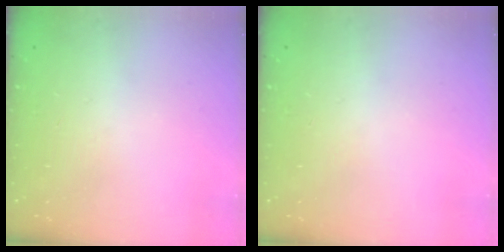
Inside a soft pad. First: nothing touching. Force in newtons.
{"total": 0.0}